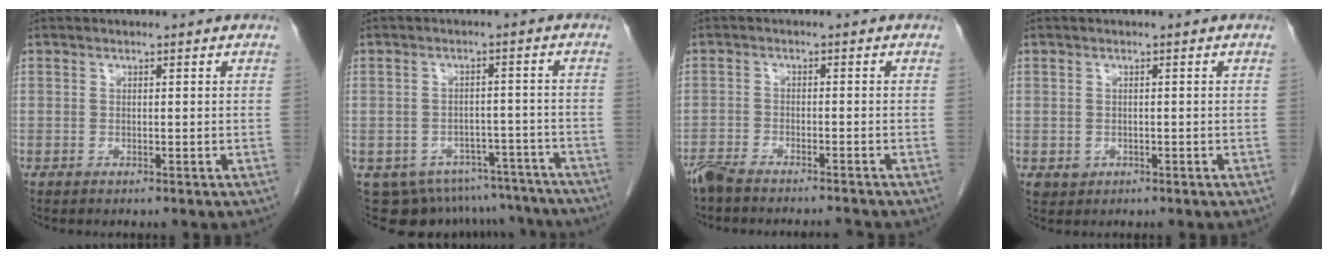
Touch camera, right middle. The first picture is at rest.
{"total": 14.9, "force": [-12.9, 7.0, 2.7], "torque": [-0.038, 0.027, -0.143]}
{"total": 5.9, "force": [-5.6, 0.1, 1.9], "torque": [-0.029, -0.010, -0.094]}
{"total": 1.3, "force": [-0.3, 1.2, 0.4], "torque": [-0.007, 0.002, 0.001]}